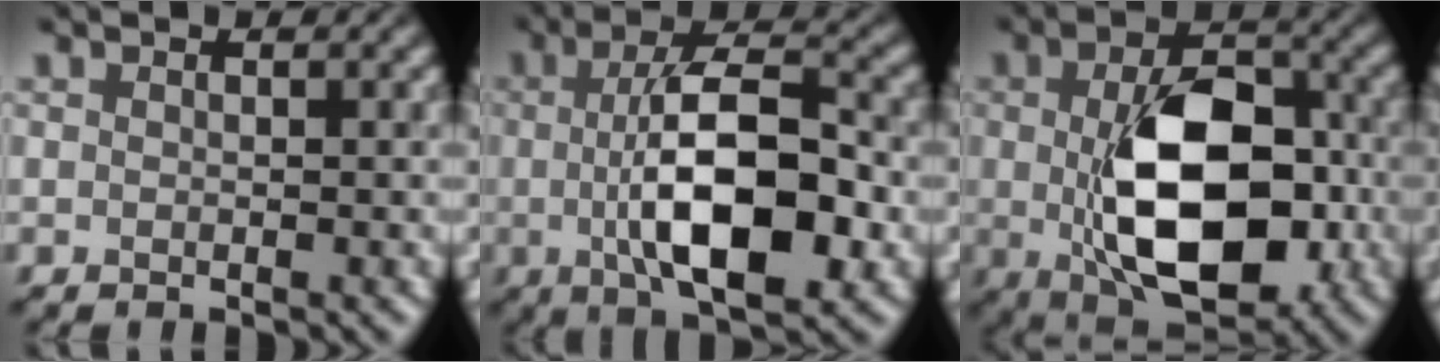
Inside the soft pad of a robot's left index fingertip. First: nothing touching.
{"total": 10.2, "force": [-1.0, 3.9, 9.3], "torque": [-0.151, 0.002, -0.019]}
{"total": 11.8, "force": [-1.0, 6.8, 9.7], "torque": [-0.160, -0.013, -0.005]}